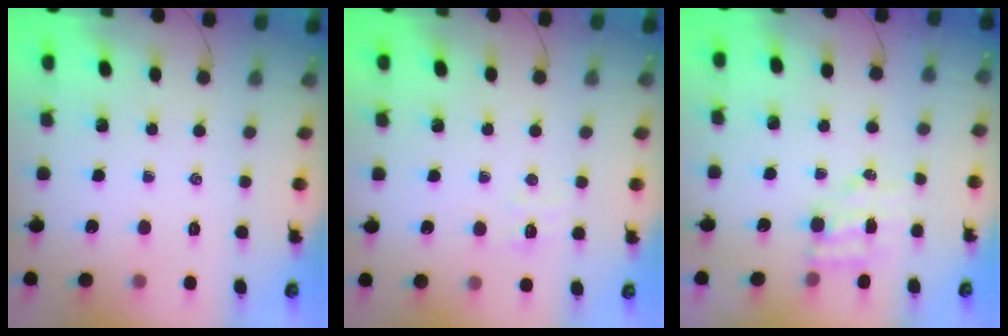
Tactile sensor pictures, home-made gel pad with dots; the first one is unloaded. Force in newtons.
{"total": 5.1, "press": 5.1, "slide": 0.8}
{"total": 5.0, "press": 5.0, "slide": 0.7}